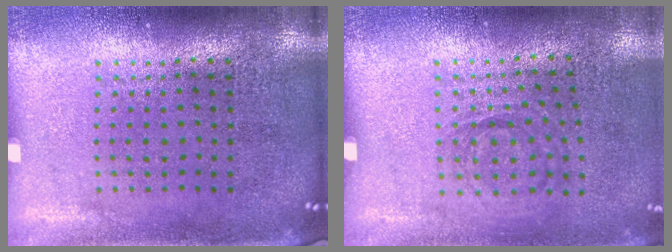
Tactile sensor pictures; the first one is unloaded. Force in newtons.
{"total": 1.0, "press": 0.8, "slide": 0.6}